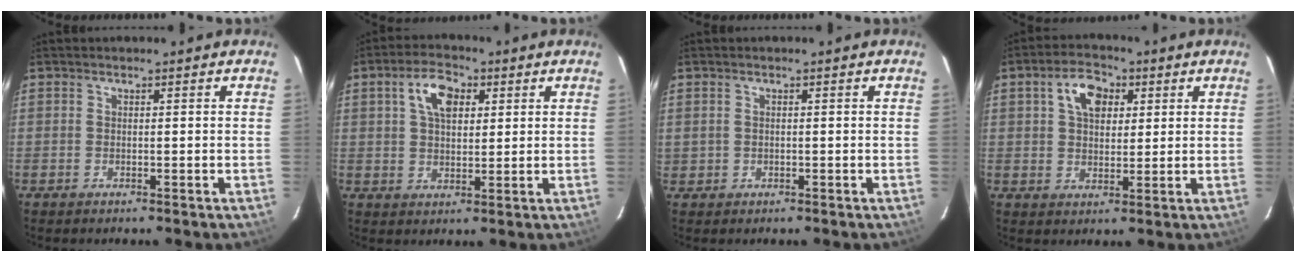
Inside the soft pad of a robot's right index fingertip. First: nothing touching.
{"total": 7.0, "force": [2.6, 4.0, 5.2], "torque": [-0.092, 0.022, 0.047]}
{"total": 1.2, "force": [0.1, 1.0, 0.5], "torque": [-0.010, 0.003, 0.006]}
{"total": 7.2, "force": [2.6, 4.6, 4.8], "torque": [-0.082, 0.026, 0.048]}